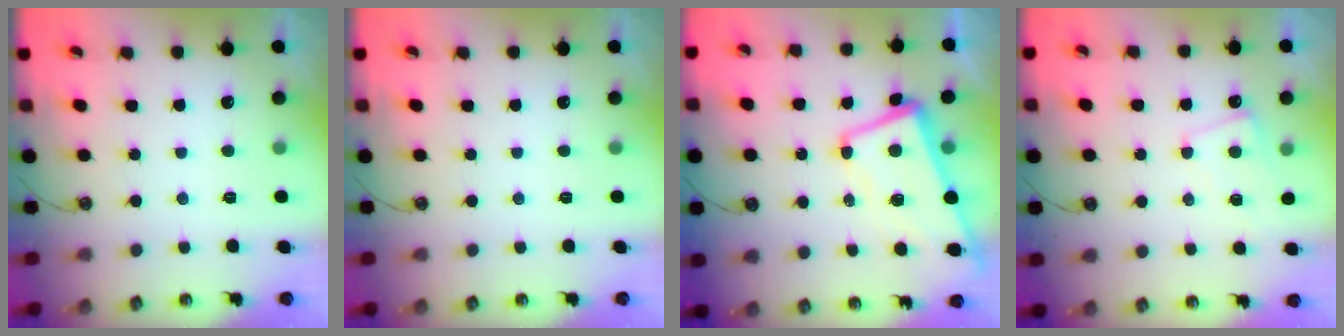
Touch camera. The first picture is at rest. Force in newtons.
{"total": 0.0}
{"total": 2.8, "press": 2.3, "slide": 1.6}
{"total": 1.6, "press": 1.5, "slide": 0.5}